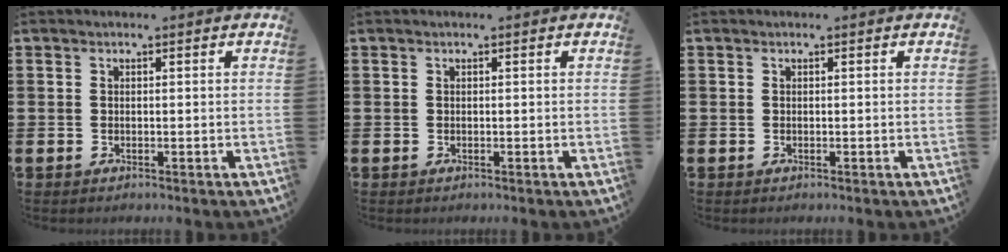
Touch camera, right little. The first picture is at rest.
{"total": 0.0}
{"total": 0.0}